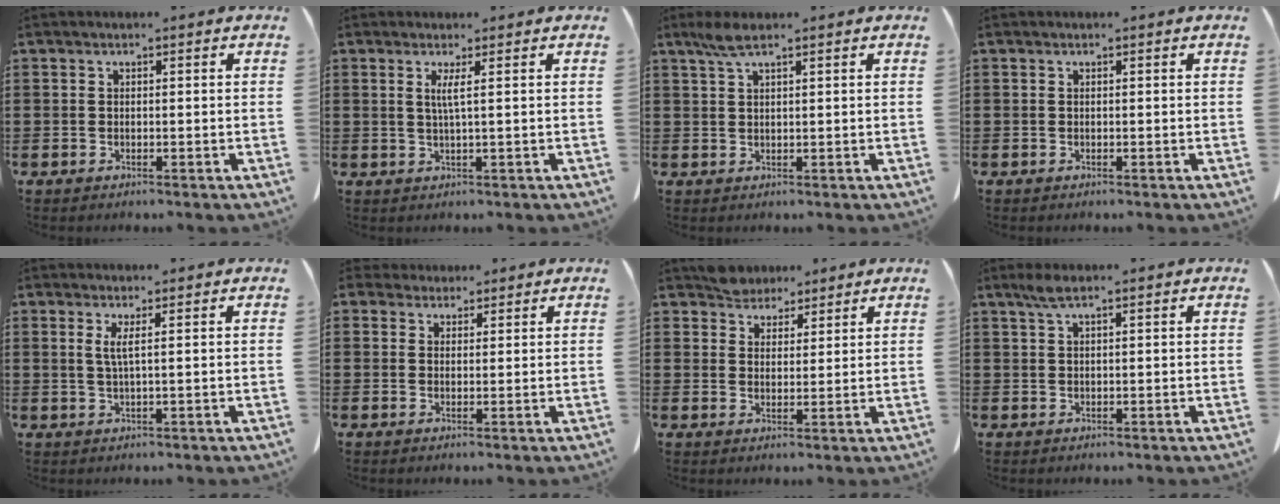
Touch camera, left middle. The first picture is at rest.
{"total": 2.2, "force": [0.7, -0.5, 2.1], "torque": [-0.043, -0.006, 0.010]}
{"total": 3.0, "force": [1.8, 0.6, 2.3], "torque": [-0.057, 0.000, 0.031]}
{"total": 0.0}
{"total": 2.0, "force": [0.7, -0.4, 1.9], "torque": [-0.040, -0.006, 0.011]}
{"total": 2.0, "force": [1.8, 1.0, 0.1], "torque": [0.001, 0.004, 0.034]}
{"total": 3.9, "force": [3.6, 1.5, 0.0], "torque": [-0.013, 0.000, 0.072]}
{"total": 2.2, "force": [1.3, 0.4, 1.7], "torque": [-0.037, 0.004, 0.023]}